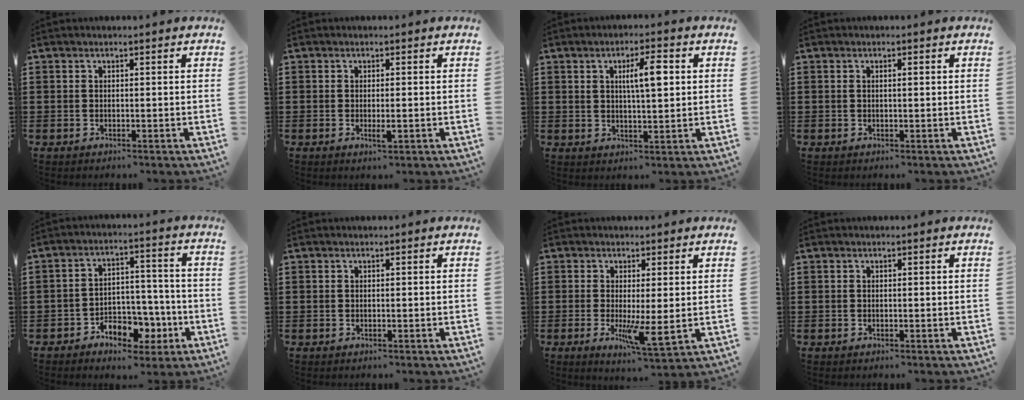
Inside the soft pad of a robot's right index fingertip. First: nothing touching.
{"total": 1.8, "force": [-0.5, 0.3, 1.7], "torque": [-0.037, -0.005, -0.010]}
{"total": 5.7, "force": [1.5, 1.5, 5.3], "torque": [-0.090, 0.003, 0.018]}
{"total": 1.0, "force": [0.1, 0.2, 1.0], "torque": [-0.018, 0.001, 0.002]}
{"total": 6.8, "force": [-3.7, 4.6, 3.4], "torque": [-0.040, 0.021, -0.067]}
{"total": 0.0}
{"total": 5.2, "force": [-0.6, 1.1, 5.1], "torque": [-0.084, -0.013, -0.007]}
{"total": 0.0}